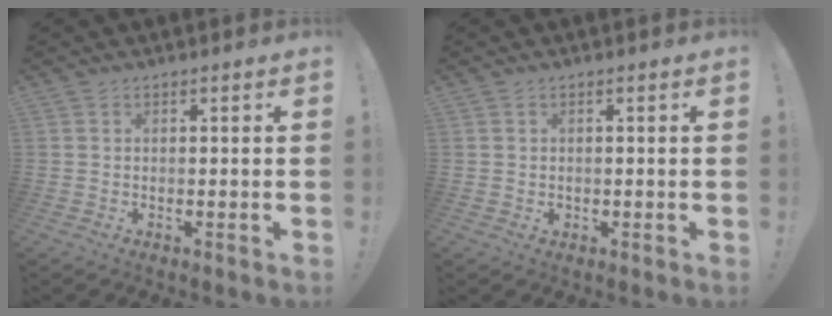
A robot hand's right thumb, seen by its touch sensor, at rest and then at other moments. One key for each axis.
{"total": 0.7, "fx": 0.1, "fy": 0.7, "fz": 0.1, "tx": -0.001, "ty": 0.000, "tz": 0.001}